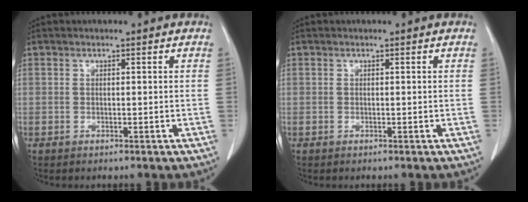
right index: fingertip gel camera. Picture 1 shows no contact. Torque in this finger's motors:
{"motor_torque": [0.00, 0.00, 0.01, -0.01]}